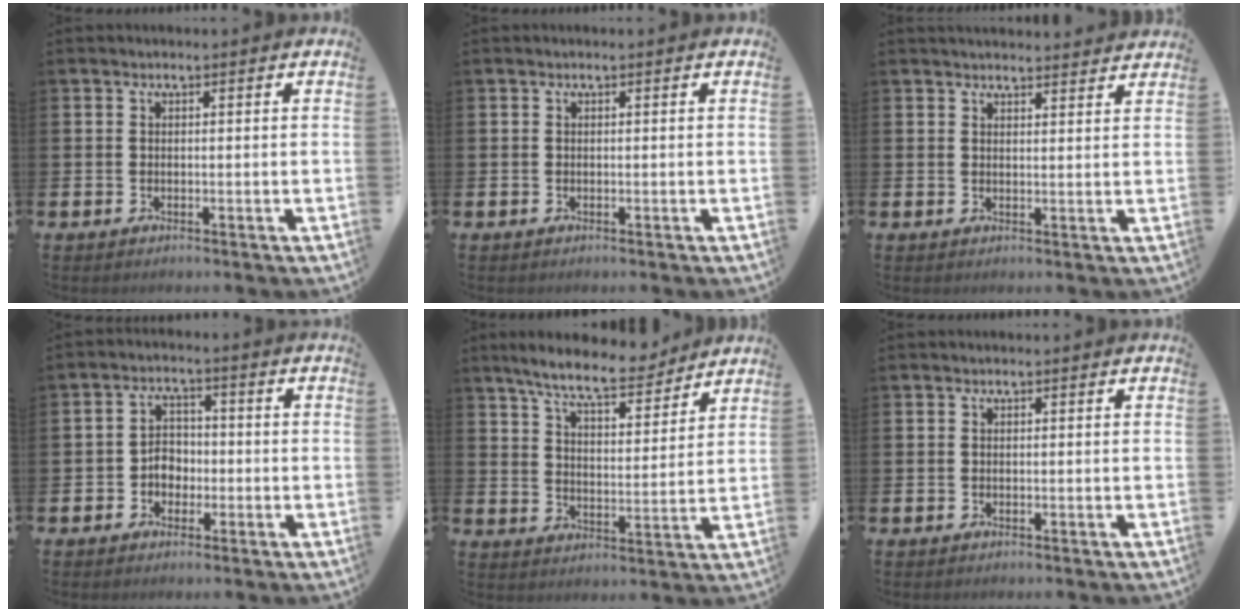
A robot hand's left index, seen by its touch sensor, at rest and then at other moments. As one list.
[{"total": 0.0}, {"total": 2.8, "force": [2.8, 0.4, 0.0], "torque": [0.002, -0.016, 0.049]}, {"total": 3.4, "force": [-1.2, 2.7, 1.6], "torque": [-0.022, 0.004, -0.031]}, {"total": 8.6, "force": [7.9, 1.5, 3.2], "torque": [-0.076, -0.042, 0.138]}, {"total": 0.0}]